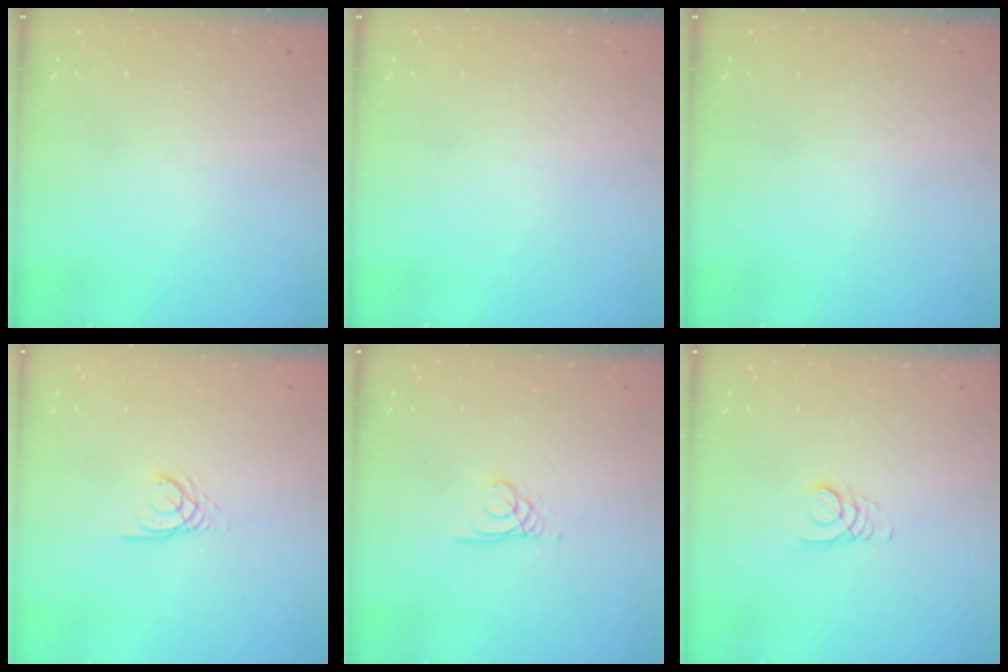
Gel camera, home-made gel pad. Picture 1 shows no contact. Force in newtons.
{"total": 0.0}
{"total": 0.0}
{"total": 2.6, "press": 2.6, "slide": 0.1}
{"total": 1.7, "press": 1.7, "slide": 0.1}
{"total": 2.7, "press": 2.7, "slide": 0.3}